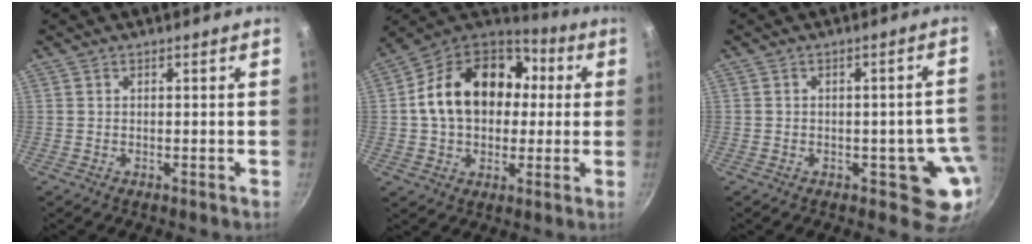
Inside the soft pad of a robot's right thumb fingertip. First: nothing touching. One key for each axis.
{"total": 21.4, "fx": 2.6, "fy": 15.9, "fz": 14.1, "tx": -0.222, "ty": 0.041, "tz": 0.036}
{"total": 7.5, "fx": -2.0, "fy": 4.6, "fz": 5.6, "tx": -0.010, "ty": 0.016, "tz": -0.023}